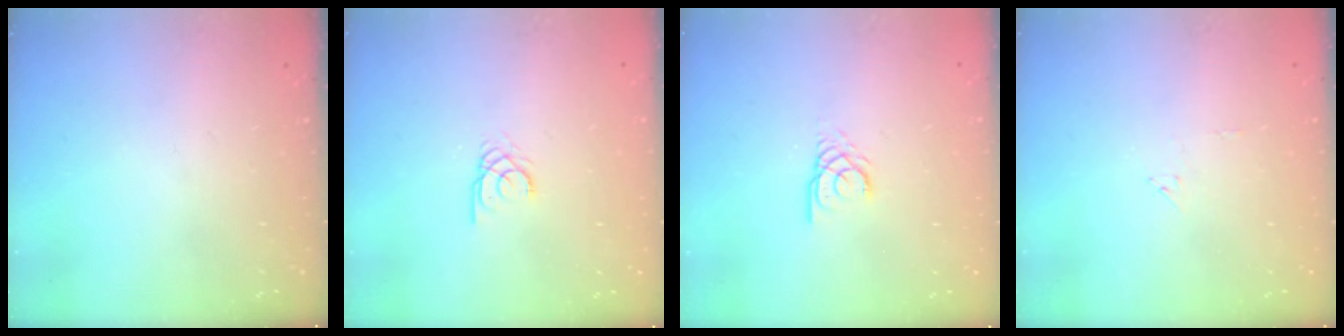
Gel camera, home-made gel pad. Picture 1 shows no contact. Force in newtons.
{"total": 2.0, "press": 2.0, "slide": 0.2}
{"total": 2.9, "press": 2.9, "slide": 0.2}
{"total": 4.7, "press": 4.7, "slide": 0.2}